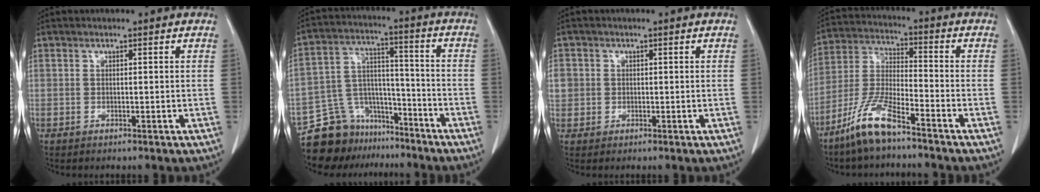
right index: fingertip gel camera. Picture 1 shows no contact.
{"total": 12.1, "force": [-10.2, 6.3, 1.7], "torque": [-0.039, 0.054, -0.173]}
{"total": 3.4, "force": [0.3, 3.3, 0.9], "torque": [-0.021, 0.013, 0.013]}
{"total": 9.8, "force": [-7.1, 1.5, 6.7], "torque": [-0.154, -0.020, -0.144]}